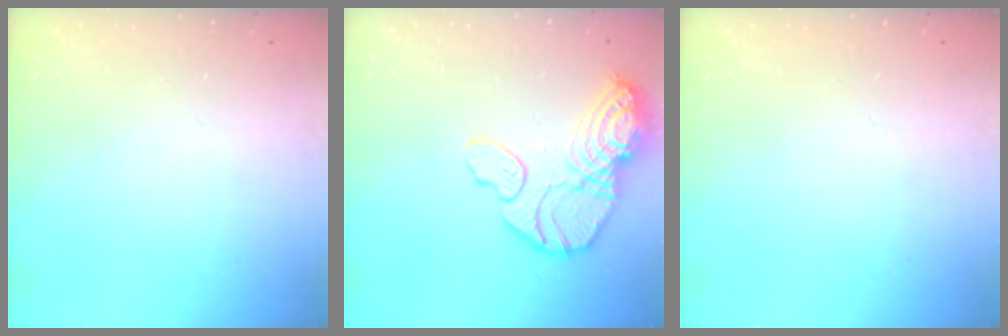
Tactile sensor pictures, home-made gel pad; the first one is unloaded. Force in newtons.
{"total": 16.4, "press": 16.3, "slide": 1.9}
{"total": 0.0}